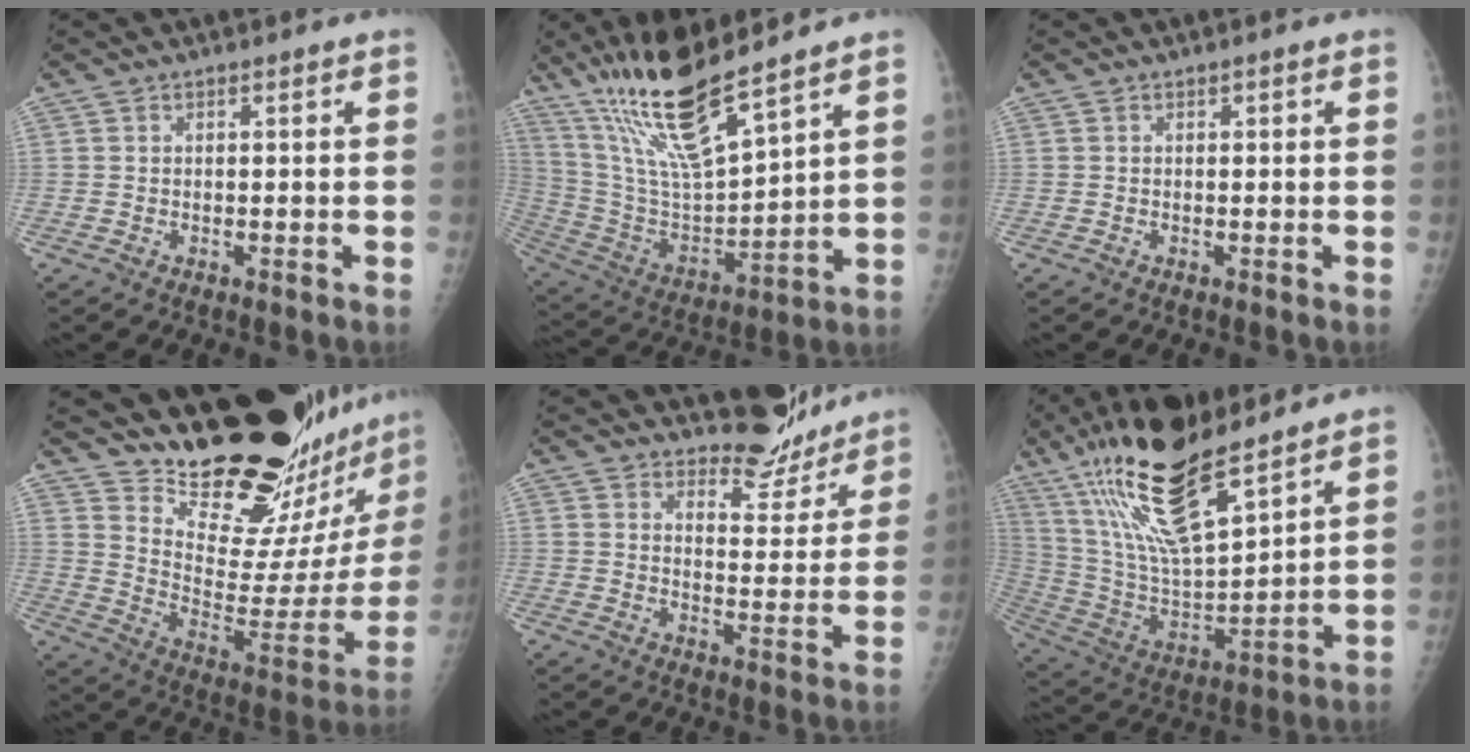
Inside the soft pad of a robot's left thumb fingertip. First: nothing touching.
{"total": 17.9, "force": [13.2, 2.8, 11.7], "torque": [-0.208, -0.069, 0.263]}
{"total": 0.0}
{"total": 25.2, "force": [23.1, 4.0, 9.3], "torque": [-0.100, -0.212, 0.331]}
{"total": 8.6, "force": [8.1, 2.8, 0.8], "torque": [0.020, -0.078, 0.115]}
{"total": 23.7, "force": [15.3, 6.7, 16.8], "torque": [-0.301, -0.054, 0.284]}